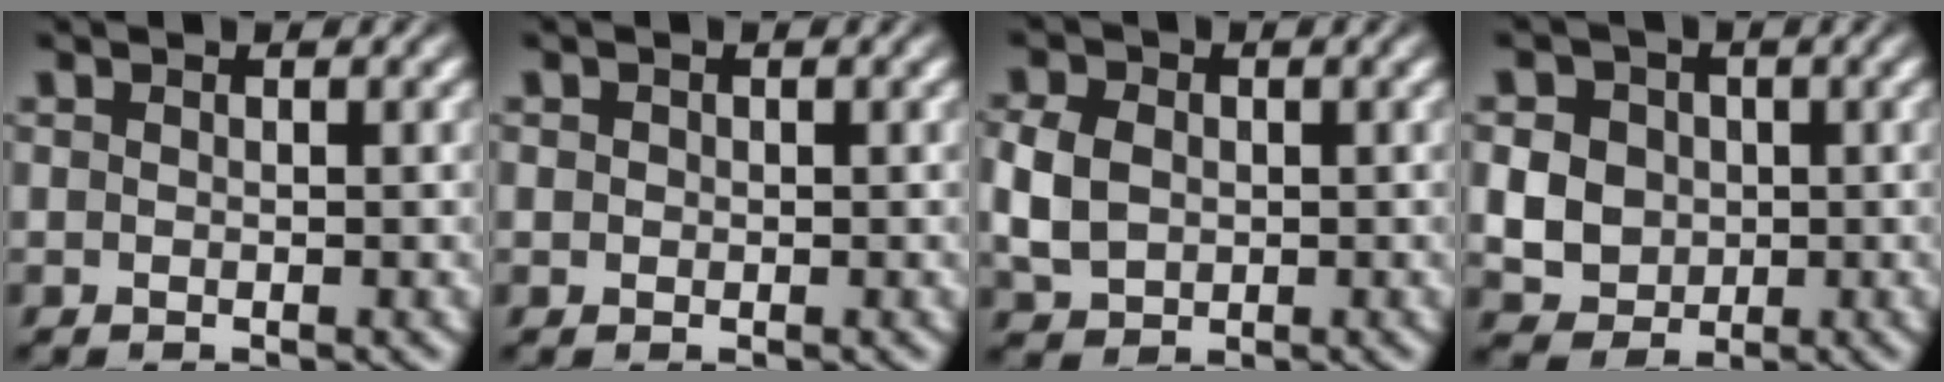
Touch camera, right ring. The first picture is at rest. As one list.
[{"total": 0.8, "force": [0.0, 0.8, 0.1], "torque": [-0.008, -0.008, 0.005]}, {"total": 4.5, "force": [-0.1, 3.9, 2.1], "torque": [-0.055, -0.013, 0.008]}, {"total": 7.9, "force": [-0.4, 7.3, 2.9], "torque": [-0.066, -0.023, -0.002]}]